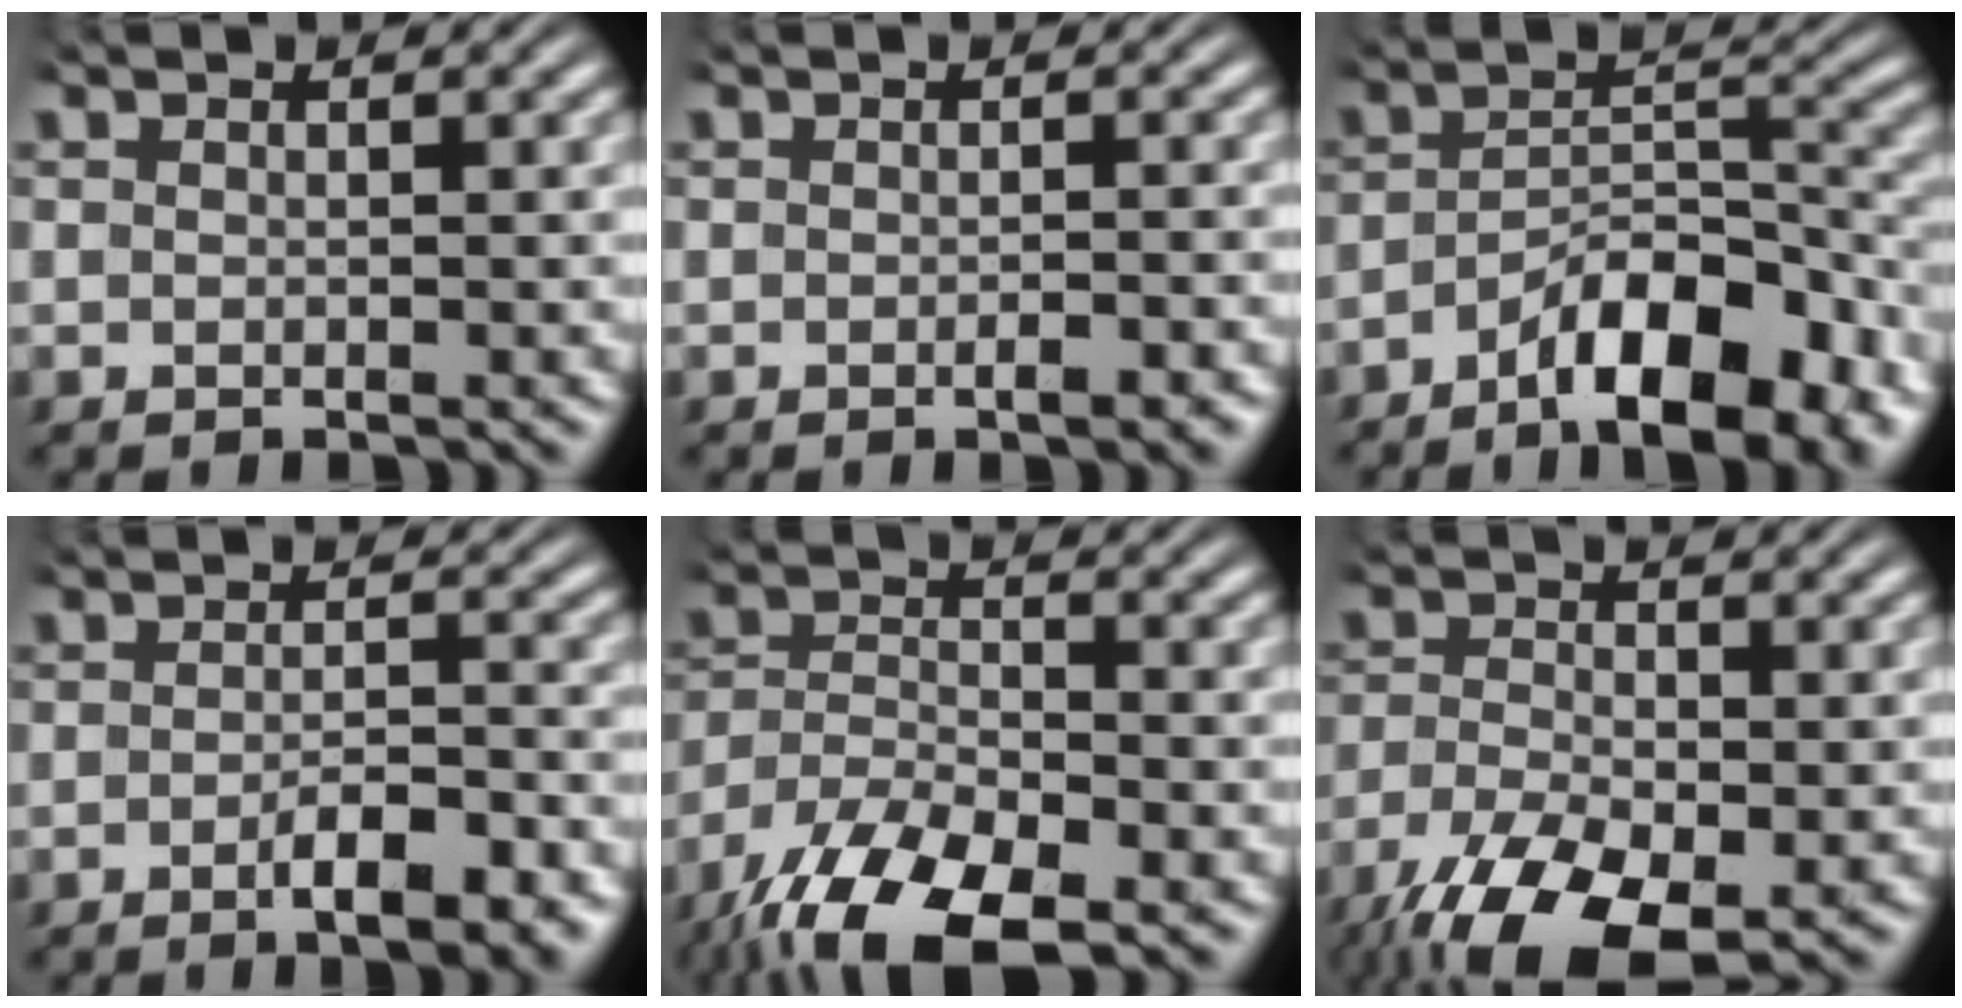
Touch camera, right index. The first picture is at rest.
{"total": 1.4, "force": [-1.0, 0.5, 0.9], "torque": [-0.013, 0.005, -0.021]}
{"total": 9.4, "force": [-6.0, 3.5, 6.3], "torque": [-0.077, -0.005, -0.096]}
{"total": 4.2, "force": [-2.6, 1.5, 2.9], "torque": [-0.038, -0.001, -0.052]}
{"total": 9.2, "force": [-5.5, 5.0, 5.5], "torque": [-0.110, -0.033, -0.077]}
{"total": 8.1, "force": [-4.7, 4.1, 5.2], "torque": [-0.107, -0.037, -0.057]}